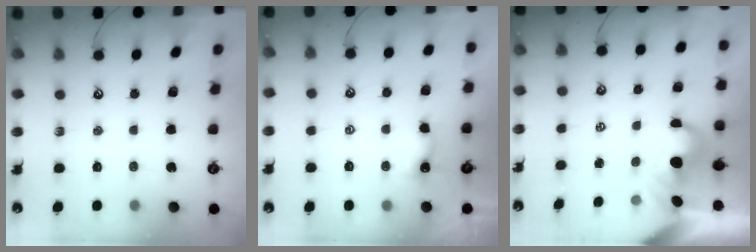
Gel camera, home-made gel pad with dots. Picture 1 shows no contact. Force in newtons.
{"total": 1.0, "press": 1.0, "slide": 0.2}
{"total": 1.4, "press": 1.1, "slide": 0.8}